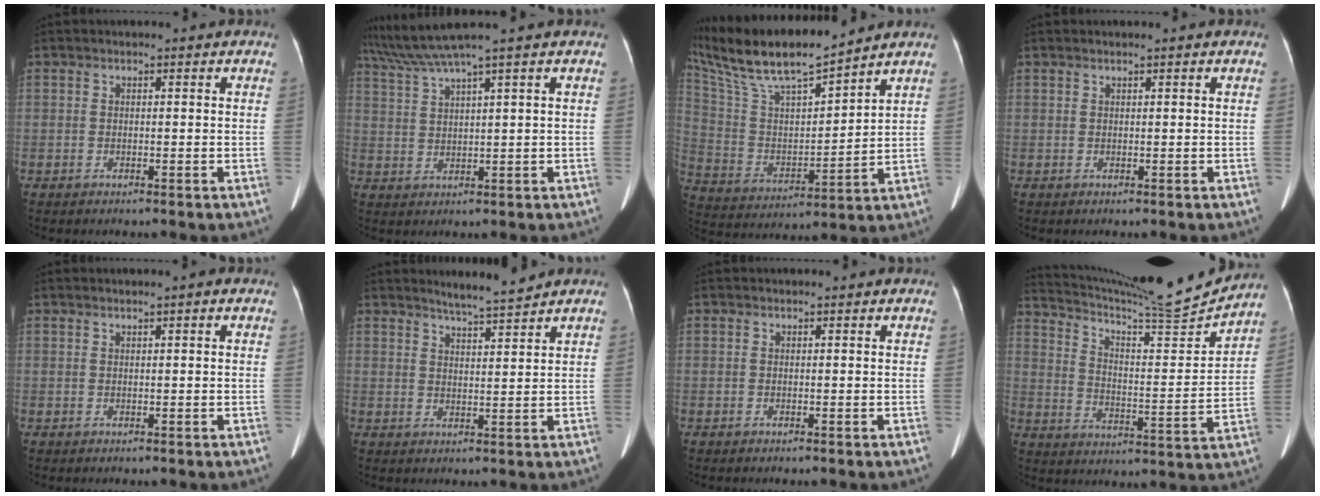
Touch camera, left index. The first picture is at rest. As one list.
[{"total": 5.5, "force": [4.5, -2.2, 2.3], "torque": [-0.062, 0.008, 0.100]}, {"total": 18.2, "force": [15.7, 1.4, 9.2], "torque": [-0.186, 0.014, 0.301]}, {"total": 0.0}, {"total": 0.7, "force": [0.4, 0.0, 0.5], "torque": [-0.008, 0.005, 0.009]}, {"total": 4.5, "force": [4.2, -0.7, 1.5], "torque": [-0.032, -0.006, 0.074]}, {"total": 0.0}, {"total": 17.8, "force": [17.0, -1.3, 4.8], "torque": [-0.099, -0.048, 0.255]}]